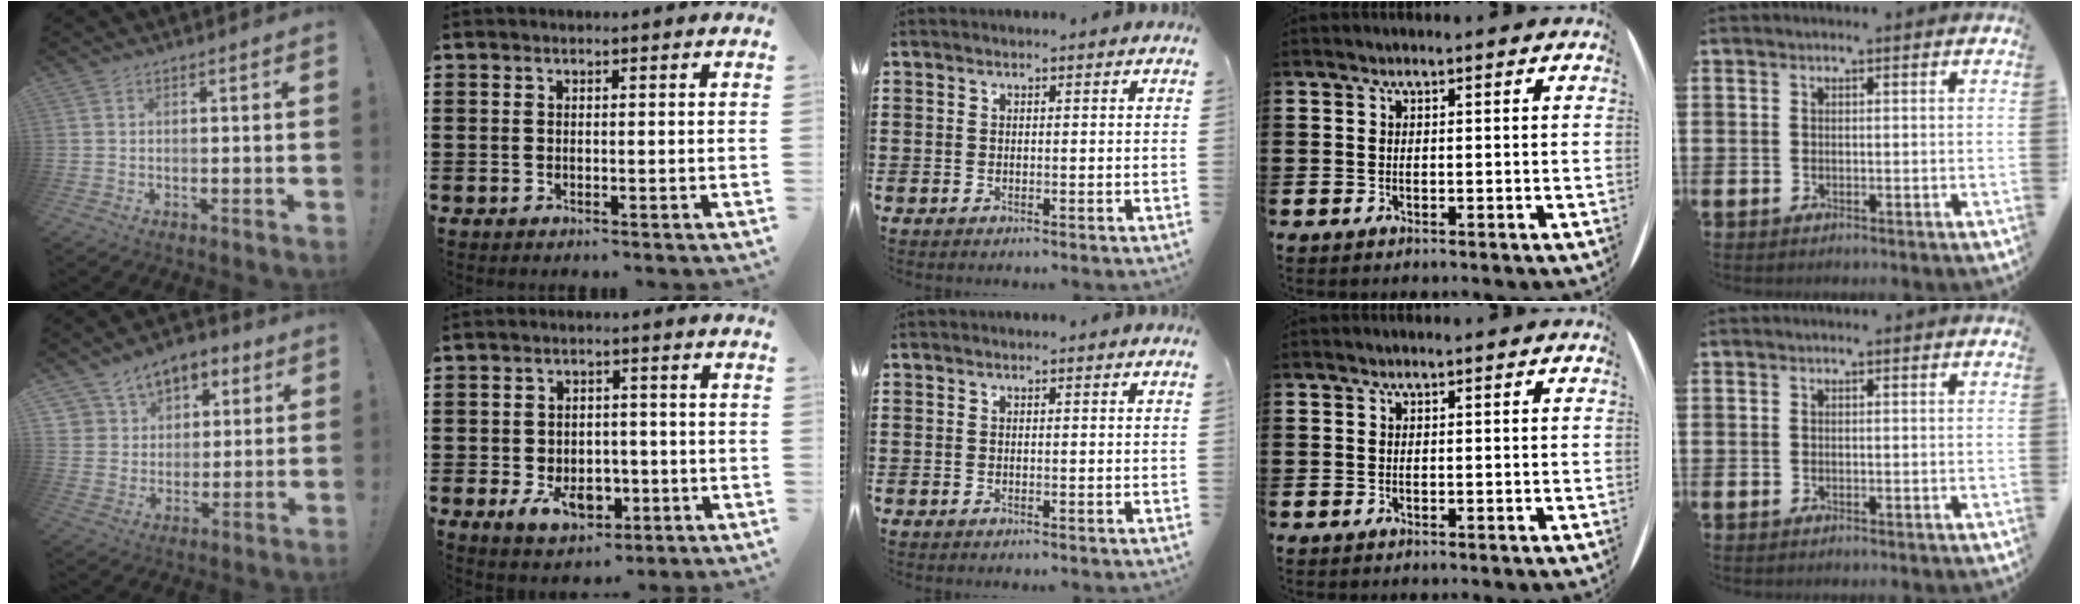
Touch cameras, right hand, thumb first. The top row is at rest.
{"thumb": {"total": 8.7, "force": [4.6, 7.0, 2.2], "torque": [-0.031, -0.033, 0.091]}, "index": {"total": 6.1, "force": [-2.3, 4.2, 3.9], "torque": [-0.081, 0.003, -0.046]}}